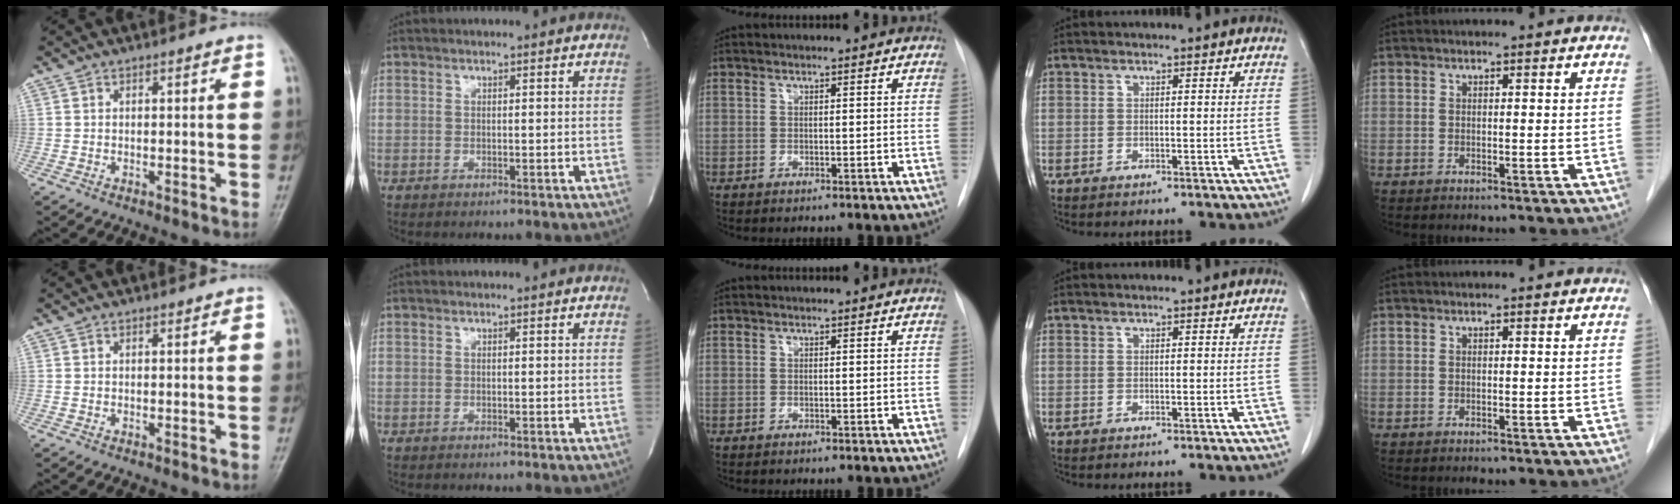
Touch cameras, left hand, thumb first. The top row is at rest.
{}